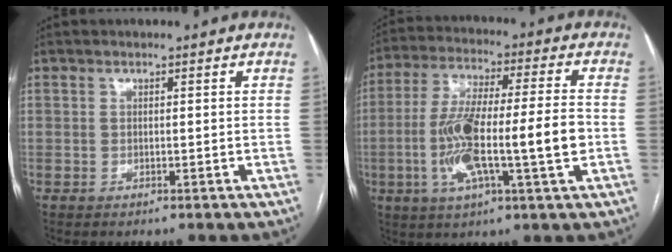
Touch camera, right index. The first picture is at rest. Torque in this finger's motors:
{"motor_torque": [0.96, -0.19, 0.53, 0.21]}